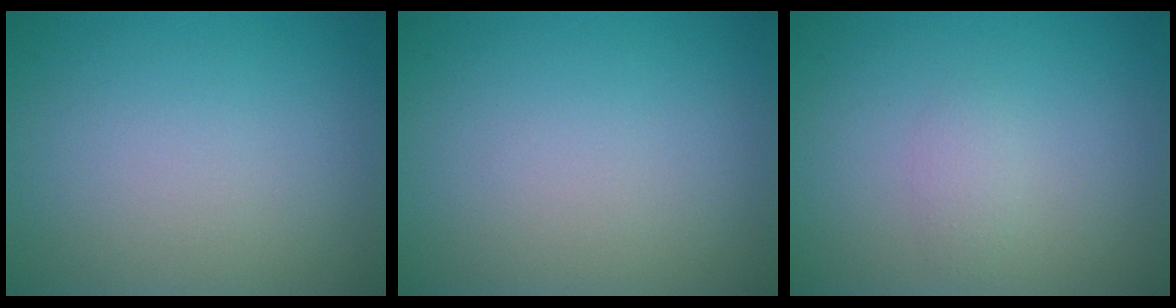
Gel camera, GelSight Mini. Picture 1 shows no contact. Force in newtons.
{"total": 0.0}
{"total": 1.1, "press": 1.1, "slide": 0.0}